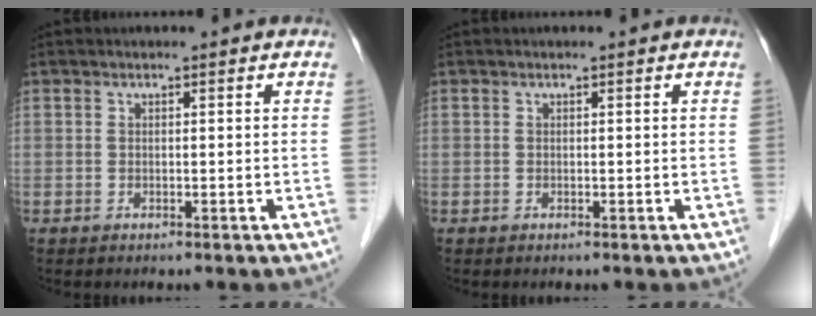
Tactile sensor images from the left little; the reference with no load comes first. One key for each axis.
{"total": 0.0}